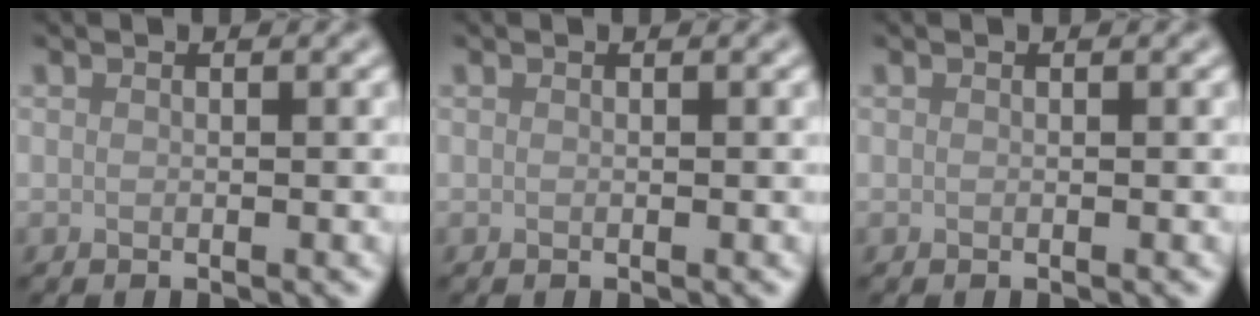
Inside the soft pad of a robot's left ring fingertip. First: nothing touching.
{"total": 0.0}
{"total": 0.0}